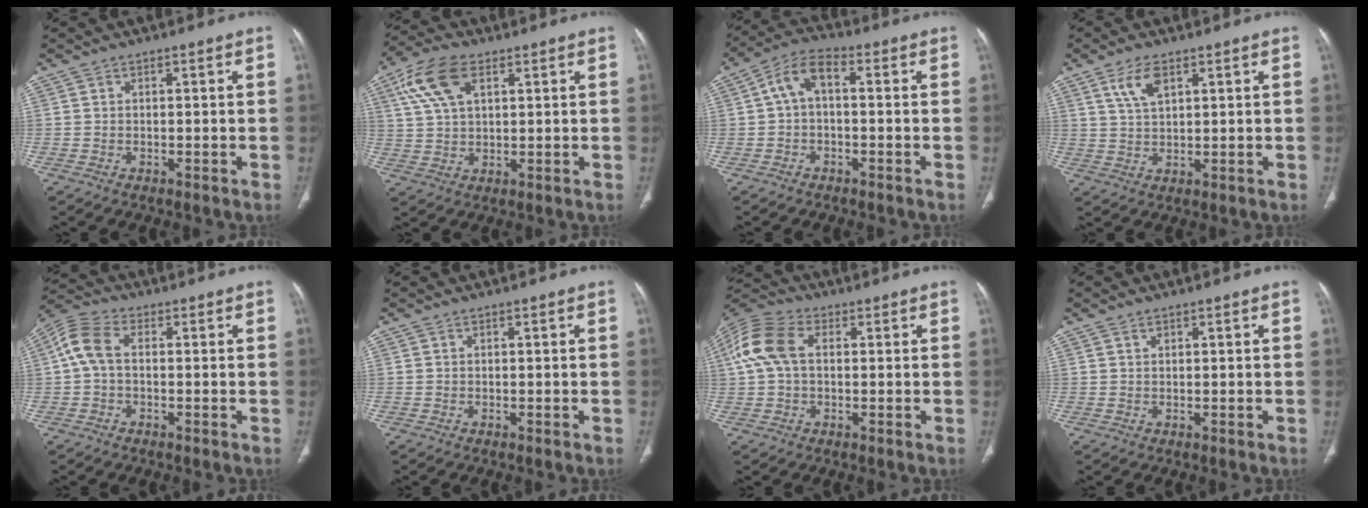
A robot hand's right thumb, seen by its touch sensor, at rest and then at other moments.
{"total": 10.2, "force": [4.4, 5.4, 7.4], "torque": [-0.151, 0.005, 0.085]}
{"total": 6.2, "force": [0.1, 3.3, 5.3], "torque": [-0.091, 0.024, -0.011]}
{"total": 5.2, "force": [2.8, 2.3, 3.7], "torque": [-0.068, -0.009, 0.058]}
{"total": 6.4, "force": [0.2, 3.8, 5.2], "torque": [-0.113, 0.019, -0.005]}
{"total": 0.0}
{"total": 10.6, "force": [1.8, 6.8, 8.0], "torque": [-0.183, 0.031, 0.029]}
{"total": 0.6, "force": [0.5, 0.2, 0.2], "torque": [-0.002, -0.002, 0.008]}